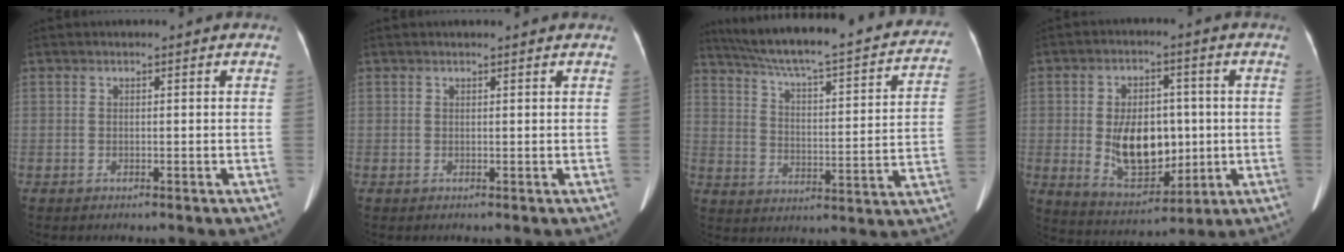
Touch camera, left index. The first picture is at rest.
{"total": 2.2, "force": [2.0, 0.2, 0.7], "torque": [-0.010, 0.012, 0.024]}
{"total": 29.6, "force": [25.5, 4.3, 14.4], "torque": [-0.228, -0.026, 0.331]}
{"total": 11.6, "force": [-0.5, 6.8, 9.4], "torque": [-0.172, 0.002, 0.008]}